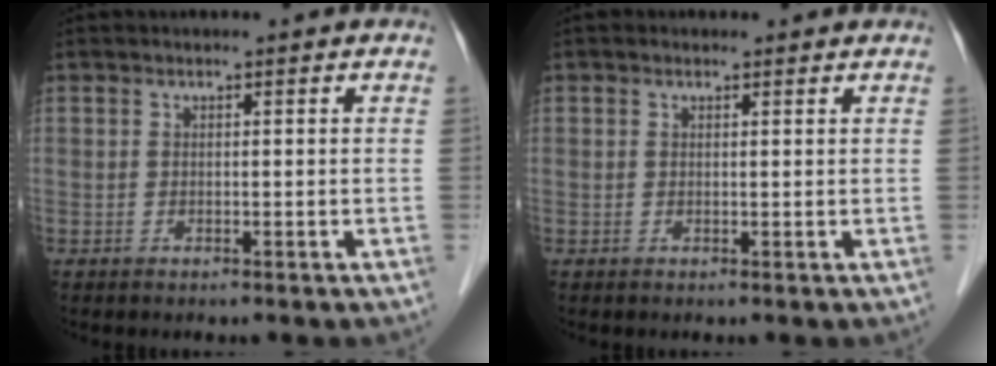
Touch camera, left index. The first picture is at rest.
{"total": 0.6, "force": [0.4, 0.4, 0.1], "torque": [-0.009, -0.002, 0.004]}